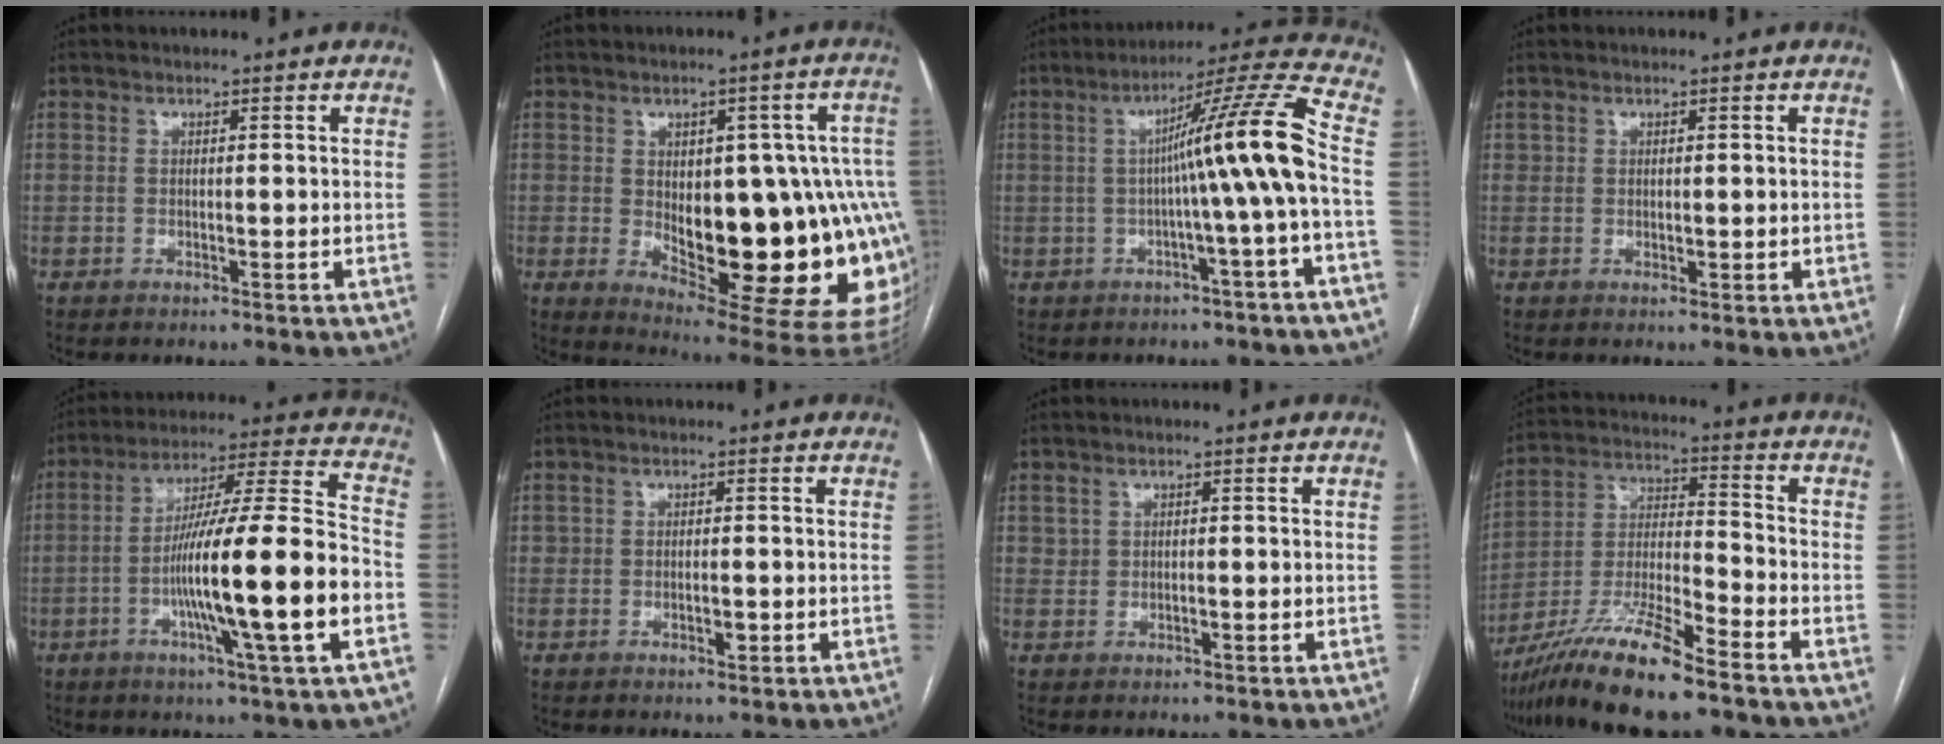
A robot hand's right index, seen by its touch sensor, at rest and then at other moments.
{"total": 24.0, "force": [-2.4, 9.0, 22.2], "torque": [-0.222, 0.014, -0.006]}
{"total": 12.0, "force": [-1.0, -2.2, 11.8], "torque": [-0.170, 0.018, -0.019]}
{"total": 1.5, "force": [0.5, 1.3, 0.5], "torque": [-0.011, 0.004, 0.013]}
{"total": 19.4, "force": [-4.8, -0.2, 18.8], "torque": [-0.306, 0.001, -0.083]}
{"total": 1.5, "force": [-0.3, 1.0, 1.1], "torque": [-0.020, 0.004, 0.000]}
{"total": 1.2, "force": [0.5, 1.1, 0.0], "torque": [0.001, 0.005, 0.009]}
{"total": 14.8, "force": [-10.9, 1.0, 9.9], "torque": [-0.197, -0.021, -0.200]}